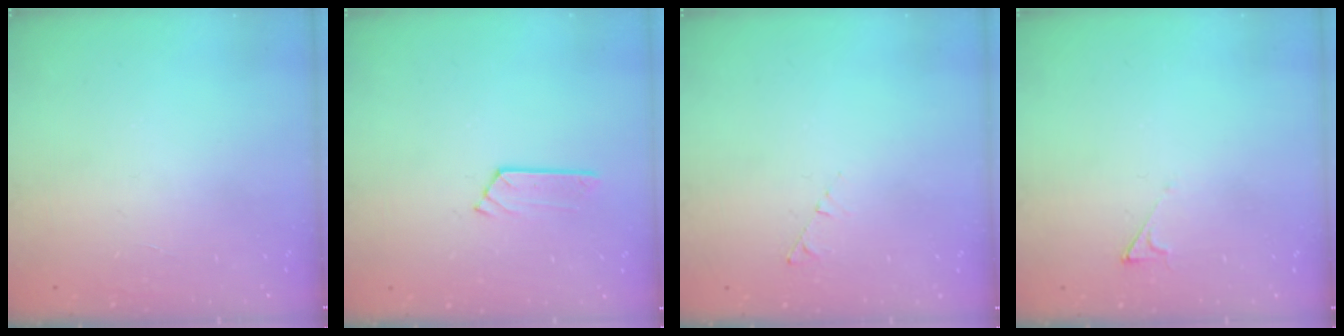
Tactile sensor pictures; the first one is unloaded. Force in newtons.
{"total": 3.3, "press": 3.3, "slide": 0.4}
{"total": 2.9, "press": 2.9, "slide": 0.4}
{"total": 2.8, "press": 2.7, "slide": 0.5}